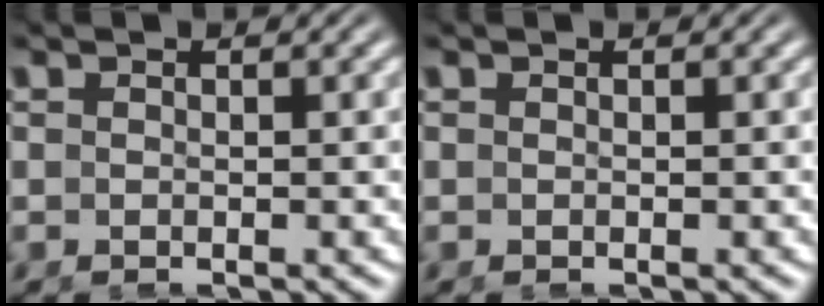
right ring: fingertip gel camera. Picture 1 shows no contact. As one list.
[{"total": 0.0}]